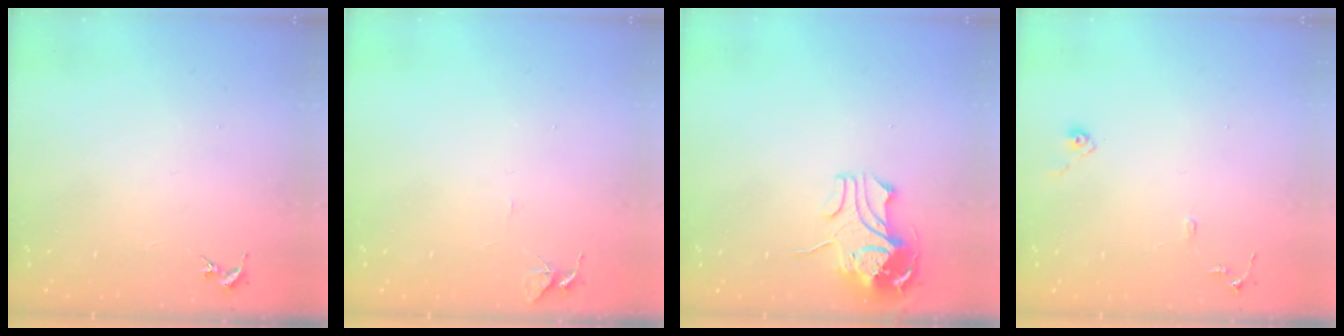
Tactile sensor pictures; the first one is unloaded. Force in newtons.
{"total": 5.2, "press": 5.1, "slide": 0.4}
{"total": 9.8, "press": 9.7, "slide": 1.2}
{"total": 8.0, "press": 8.0, "slide": 0.8}